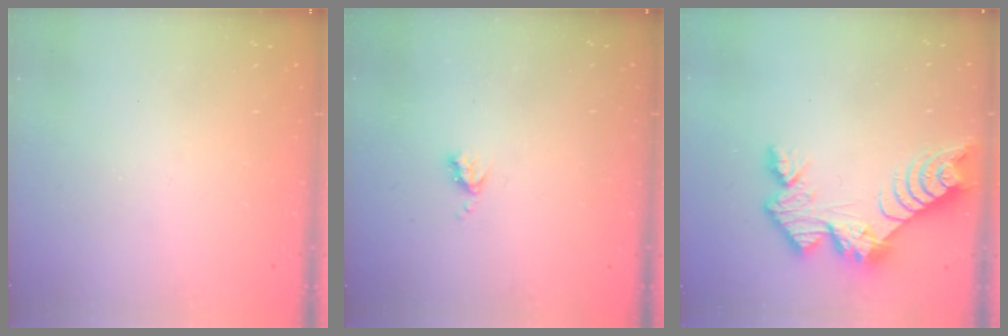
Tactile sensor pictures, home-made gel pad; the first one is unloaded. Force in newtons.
{"total": 3.7, "press": 3.6, "slide": 0.5}
{"total": 11.3, "press": 11.3, "slide": 0.8}